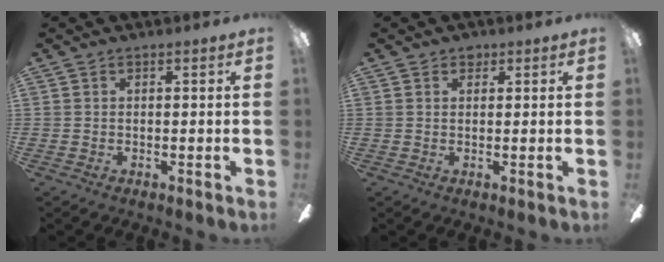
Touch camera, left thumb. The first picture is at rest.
{"total": 1.6, "force": [1.0, 1.0, 0.6], "torque": [-0.005, -0.001, 0.017]}